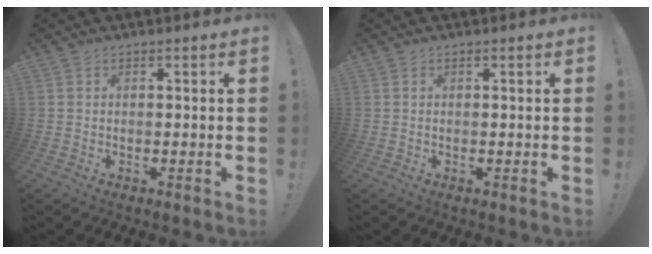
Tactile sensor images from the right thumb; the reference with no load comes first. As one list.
[{"total": 0.0}]